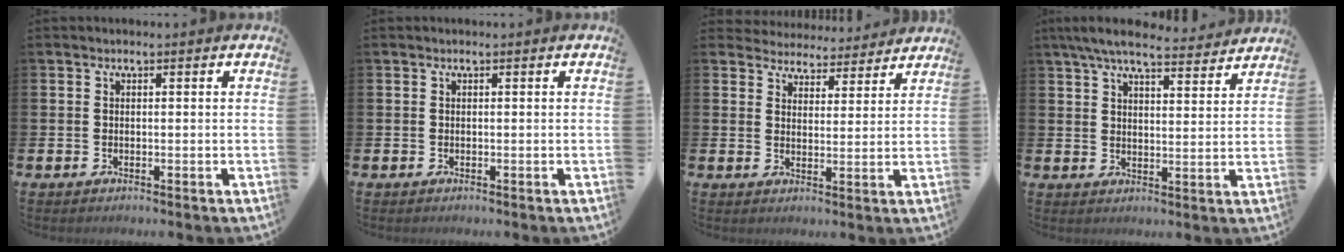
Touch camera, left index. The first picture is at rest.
{"total": 0.0}
{"total": 4.5, "force": [4.3, 1.2, -0.4], "torque": [-0.011, -0.035, 0.076]}
{"total": 7.2, "force": [6.7, 1.1, 2.4], "torque": [-0.060, -0.034, 0.119]}